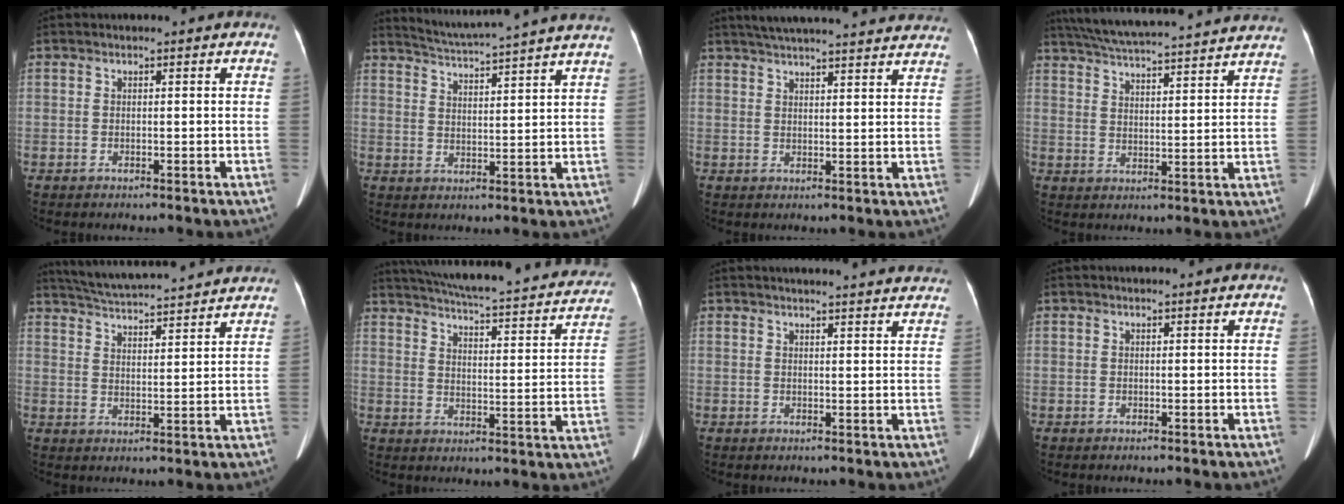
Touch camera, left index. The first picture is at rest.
{"total": 15.4, "force": [14.2, -1.5, 5.8], "torque": [-0.108, -0.014, 0.191]}
{"total": 22.1, "force": [20.2, 2.4, 8.6], "torque": [-0.133, 0.021, 0.259]}
{"total": 23.5, "force": [21.5, 1.6, 9.4], "torque": [-0.162, 0.017, 0.293]}
{"total": 17.1, "force": [15.7, 1.4, 6.4], "torque": [-0.111, 0.035, 0.230]}
{"total": 27.6, "force": [24.6, 4.3, 11.8], "torque": [-0.193, -0.041, 0.303]}
{"total": 14.0, "force": [13.3, 1.0, 4.3], "torque": [-0.049, -0.002, 0.146]}
{"total": 1.8, "force": [1.7, 0.1, 0.6], "torque": [-0.009, 0.013, 0.020]}